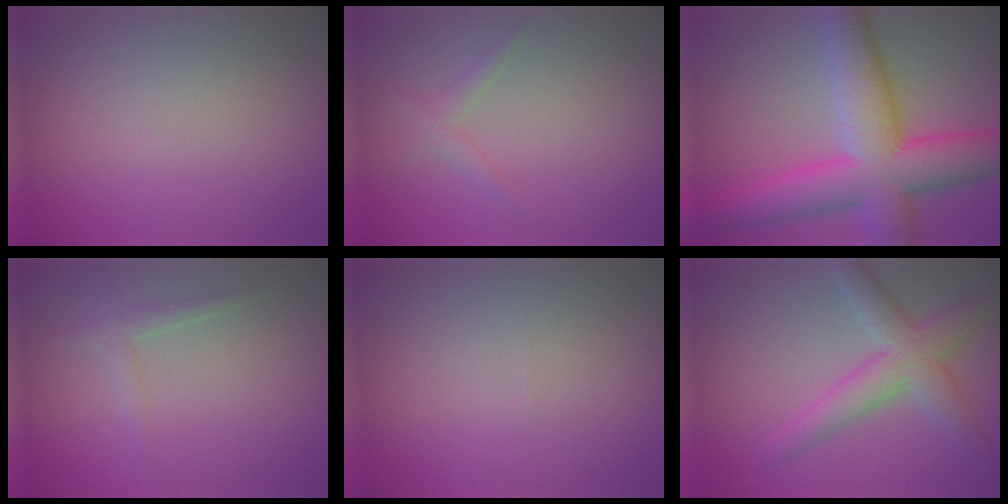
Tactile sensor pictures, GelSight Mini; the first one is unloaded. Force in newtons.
{"total": 1.5, "press": 1.5, "slide": 0.1}
{"total": 12.0, "press": 12.0, "slide": 0.2}
{"total": 1.6, "press": 1.6, "slide": 0.1}
{"total": 0.0}
{"total": 5.1, "press": 5.1, "slide": 0.3}